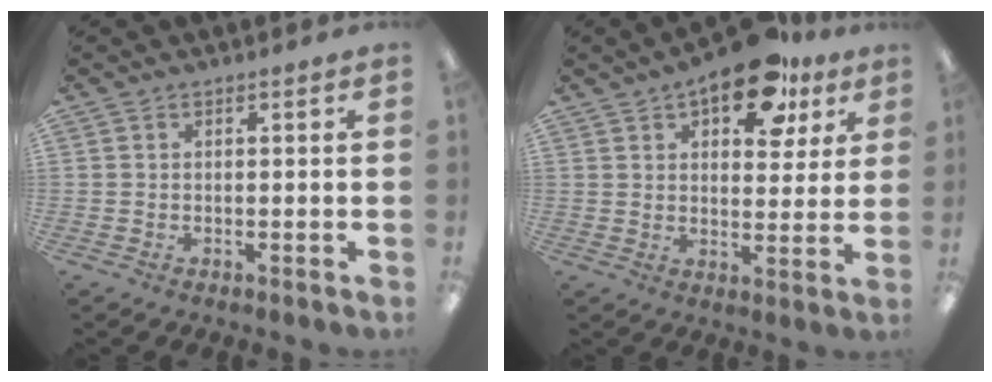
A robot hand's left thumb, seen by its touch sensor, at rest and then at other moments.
{"total": 14.2, "force": [8.8, 6.4, 9.1], "torque": [-0.121, -0.032, 0.146]}